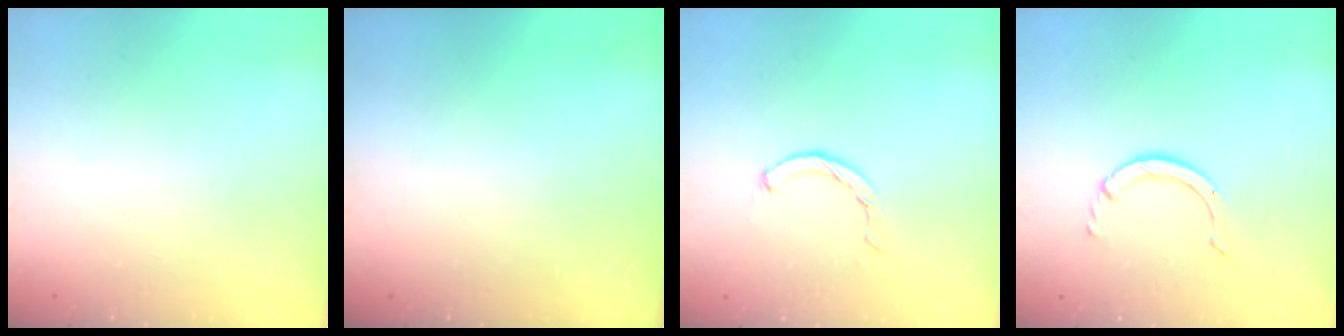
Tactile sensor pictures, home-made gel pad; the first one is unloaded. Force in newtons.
{"total": 0.0}
{"total": 1.4, "press": 1.3, "slide": 0.3}
{"total": 3.2, "press": 3.1, "slide": 0.4}